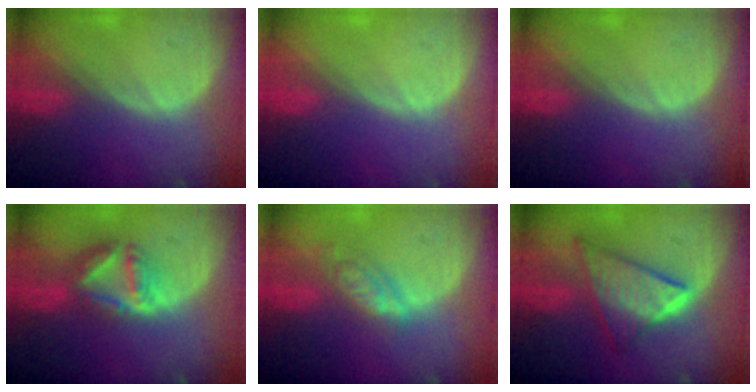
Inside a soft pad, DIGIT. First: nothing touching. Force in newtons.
{"total": 0.0}
{"total": 0.0}
{"total": 7.8, "press": 6.8, "slide": 3.8}
{"total": 5.5, "press": 5.0, "slide": 2.4}
{"total": 9.1, "press": 9.1, "slide": 0.6}